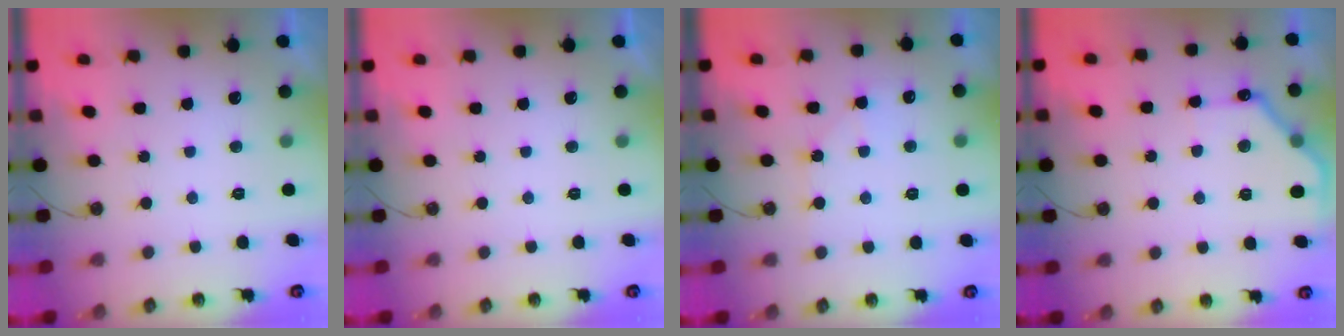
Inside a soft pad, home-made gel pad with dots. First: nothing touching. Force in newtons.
{"total": 0.0}
{"total": 6.5, "press": 6.4, "slide": 0.8}
{"total": 12.1, "press": 12.1, "slide": 0.7}